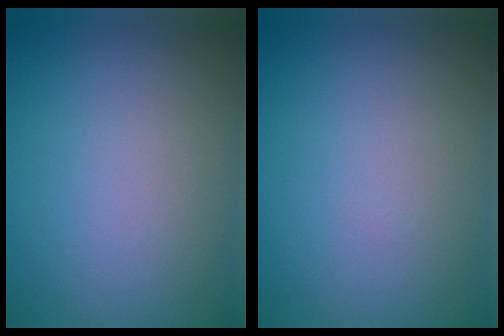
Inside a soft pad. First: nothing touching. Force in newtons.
{"total": 0.0}